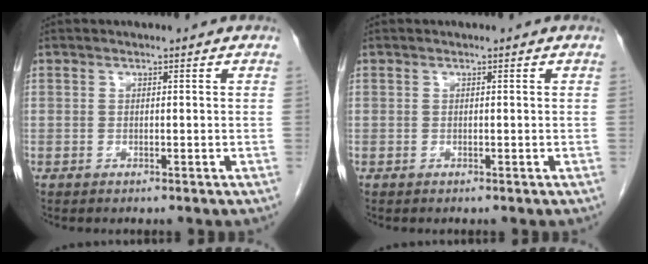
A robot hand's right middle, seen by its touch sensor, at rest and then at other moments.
{"total": 0.0}